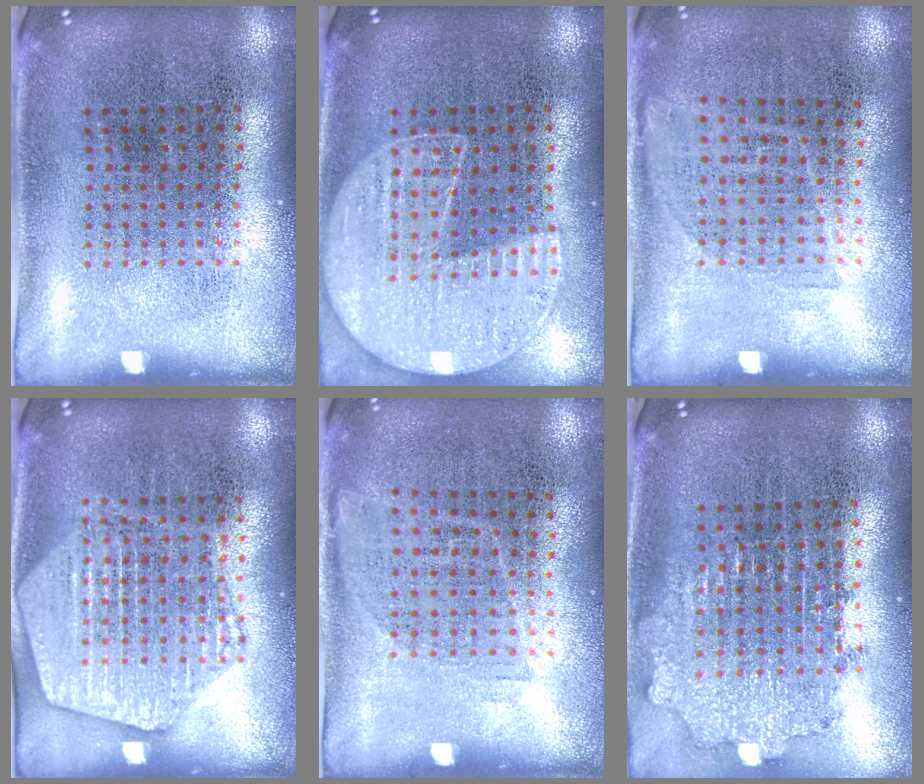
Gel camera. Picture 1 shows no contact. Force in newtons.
{"total": 1.3, "press": 1.2, "slide": 0.3}
{"total": 1.1, "press": 0.9, "slide": 0.6}
{"total": 1.9, "press": 1.9, "slide": 0.2}
{"total": 1.1, "press": 0.9, "slide": 0.6}
{"total": 2.1, "press": 1.6, "slide": 1.2}